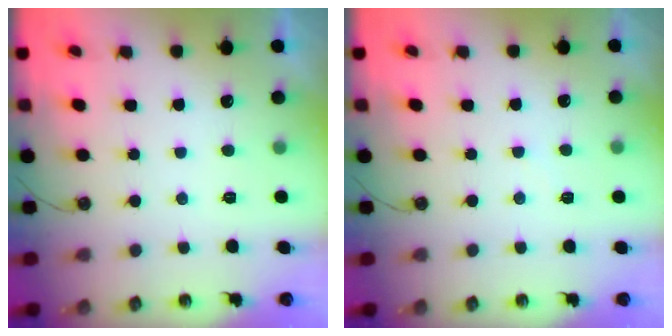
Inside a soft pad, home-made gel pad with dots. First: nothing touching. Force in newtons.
{"total": 2.2, "press": 2.2, "slide": 0.3}